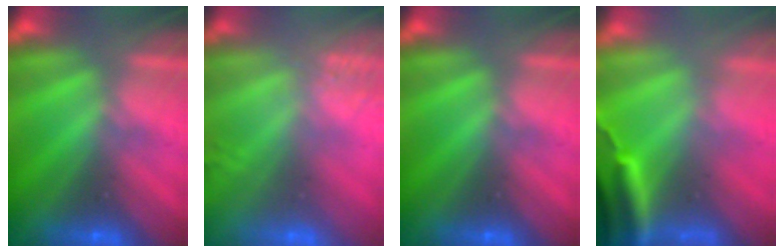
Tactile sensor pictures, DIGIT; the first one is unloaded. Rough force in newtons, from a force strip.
{"total": 2.4}
{"total": 0.0}
{"total": 3.8}